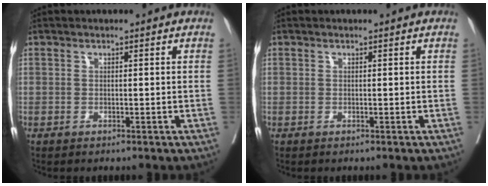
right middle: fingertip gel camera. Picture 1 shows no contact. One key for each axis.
{"total": 0.0}